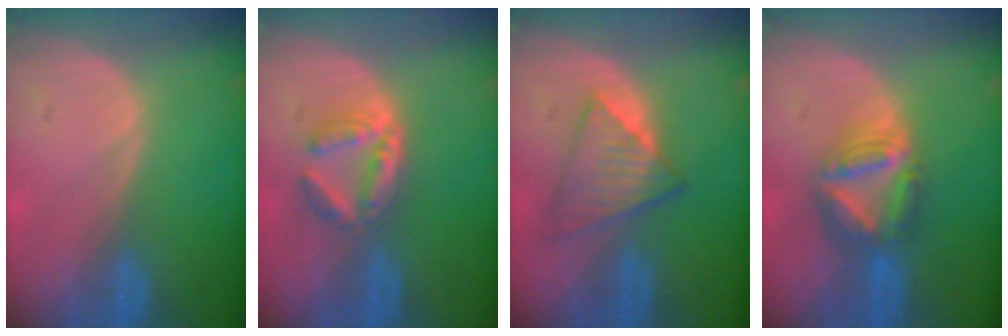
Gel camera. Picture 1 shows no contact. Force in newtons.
{"total": 5.1, "press": 4.9, "slide": 1.3}
{"total": 6.0, "press": 5.9, "slide": 0.7}
{"total": 7.9, "press": 6.7, "slide": 4.1}